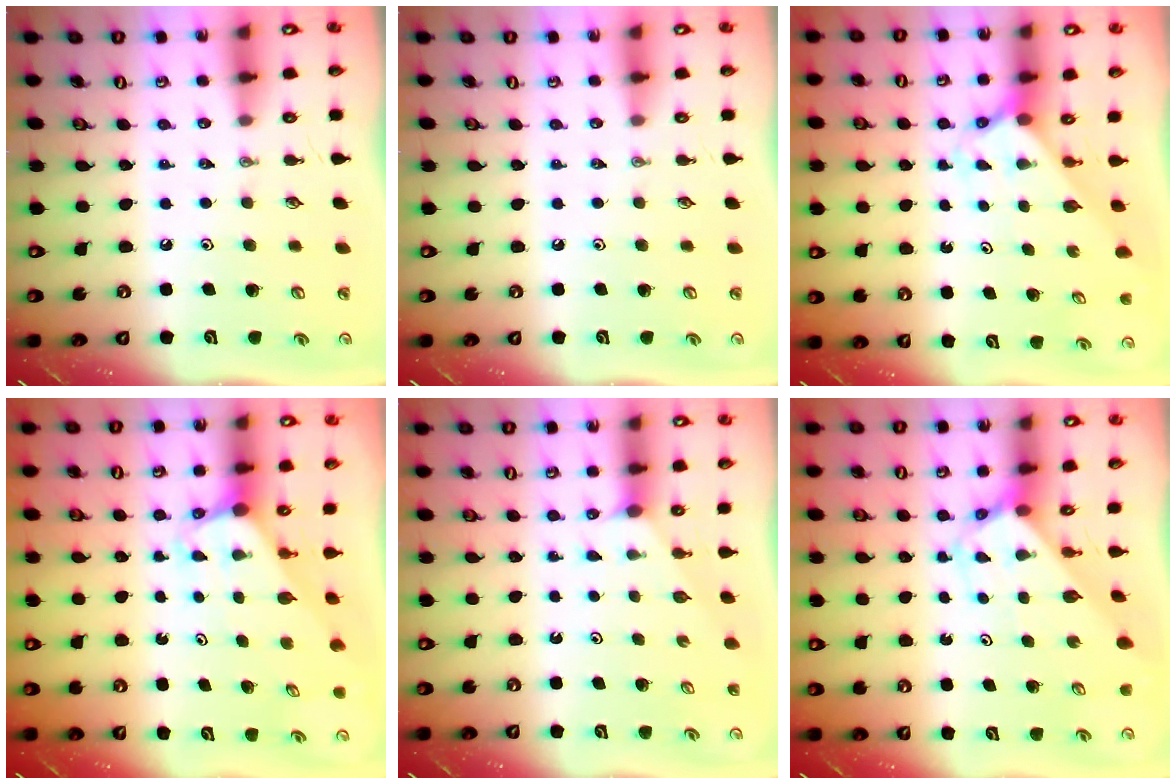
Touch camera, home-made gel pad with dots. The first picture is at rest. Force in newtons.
{"total": 0.0}
{"total": 2.1, "press": 2.1, "slide": 0.1}
{"total": 2.9, "press": 2.9, "slide": 0.1}
{"total": 0.9, "press": 0.9, "slide": 0.2}
{"total": 2.8, "press": 2.8, "slide": 0.2}